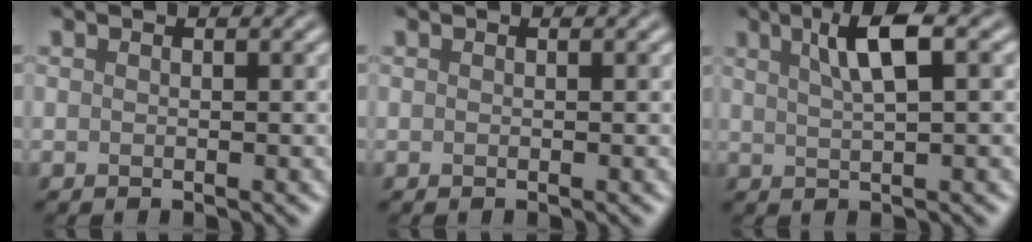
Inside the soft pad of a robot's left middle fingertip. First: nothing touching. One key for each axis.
{"total": 0.0}
{"total": 3.9, "fx": 1.3, "fy": 0.8, "fz": 3.6, "tx": -0.066, "ty": 0.008, "tz": 0.029}